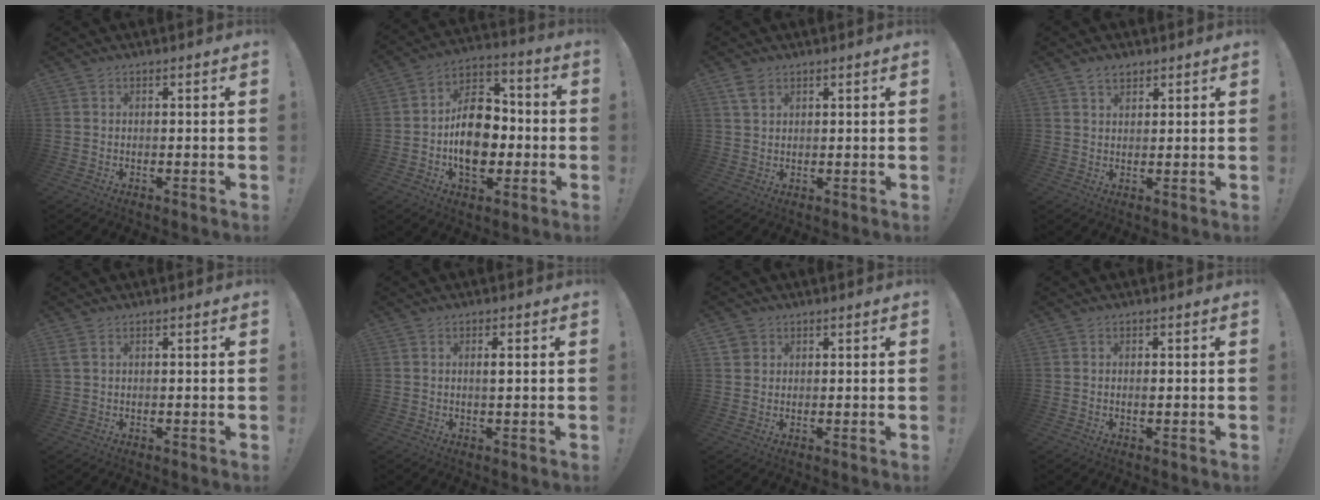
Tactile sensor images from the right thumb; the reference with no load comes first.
{"total": 16.6, "force": [-2.8, 11.5, 11.6], "torque": [-0.196, 0.022, -0.044]}
{"total": 4.3, "force": [2.7, 2.7, 1.8], "torque": [-0.025, -0.011, 0.052]}
{"total": 3.2, "force": [2.3, 1.8, 1.4], "torque": [-0.018, -0.009, 0.041]}
{"total": 1.9, "force": [0.8, 0.9, 1.5], "torque": [-0.033, 0.004, 0.016]}
{"total": 1.8, "force": [0.3, 0.2, 1.7], "torque": [-0.020, -0.005, 0.001]}
{"total": 2.4, "force": [1.4, 1.9, 0.4], "torque": [-0.005, -0.005, 0.026]}
{"total": 0.6, "force": [-0.2, 0.1, 0.6], "torque": [-0.004, -0.003, -0.004]}